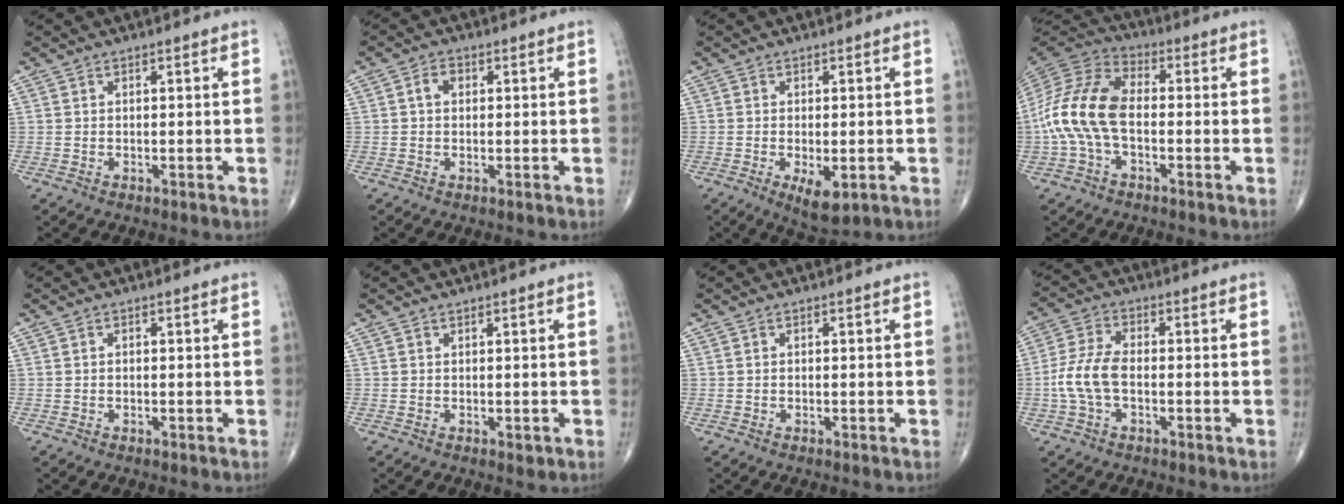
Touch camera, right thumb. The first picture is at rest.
{"total": 2.5, "force": [0.4, 1.8, 1.6], "torque": [-0.024, 0.010, 0.004]}
{"total": 5.3, "force": [-1.7, 2.2, 4.5], "torque": [-0.073, -0.013, -0.020]}
{"total": 14.3, "force": [-1.9, 8.0, 11.7], "torque": [-0.249, 0.035, -0.044]}
{"total": 0.0}
{"total": 0.9, "force": [0.0, 0.5, 0.7], "torque": [-0.006, -0.002, 0.002]}
{"total": 0.0}
{"total": 7.8, "force": [-1.4, 4.1, 6.4], "torque": [-0.152, 0.023, -0.031]}